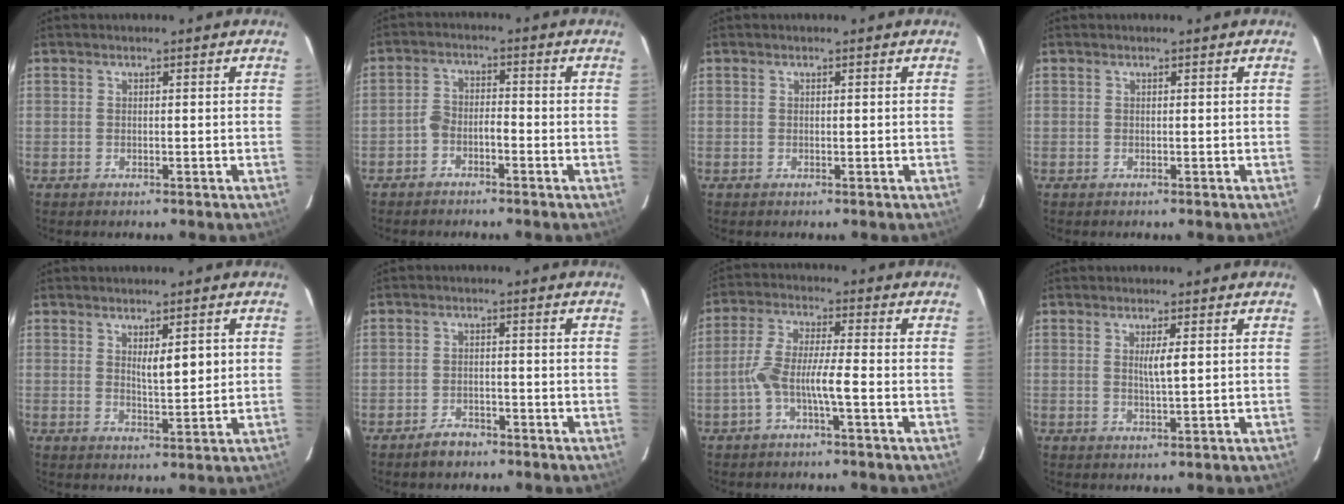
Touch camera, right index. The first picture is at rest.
{"total": 3.2, "force": [-1.8, 1.5, 2.2], "torque": [-0.040, 0.017, -0.035]}
{"total": 0.0}
{"total": 0.0}
{"total": 4.4, "force": [1.3, 1.0, 4.1], "torque": [-0.064, -0.009, 0.023]}
{"total": 2.9, "force": [-2.4, 1.5, 0.9], "torque": [-0.019, 0.003, -0.036]}
{"total": 6.7, "force": [-2.3, 0.5, 6.3], "torque": [-0.129, 0.017, -0.045]}
{"total": 2.6, "force": [0.7, 0.0, 2.5], "torque": [-0.048, -0.004, 0.012]}